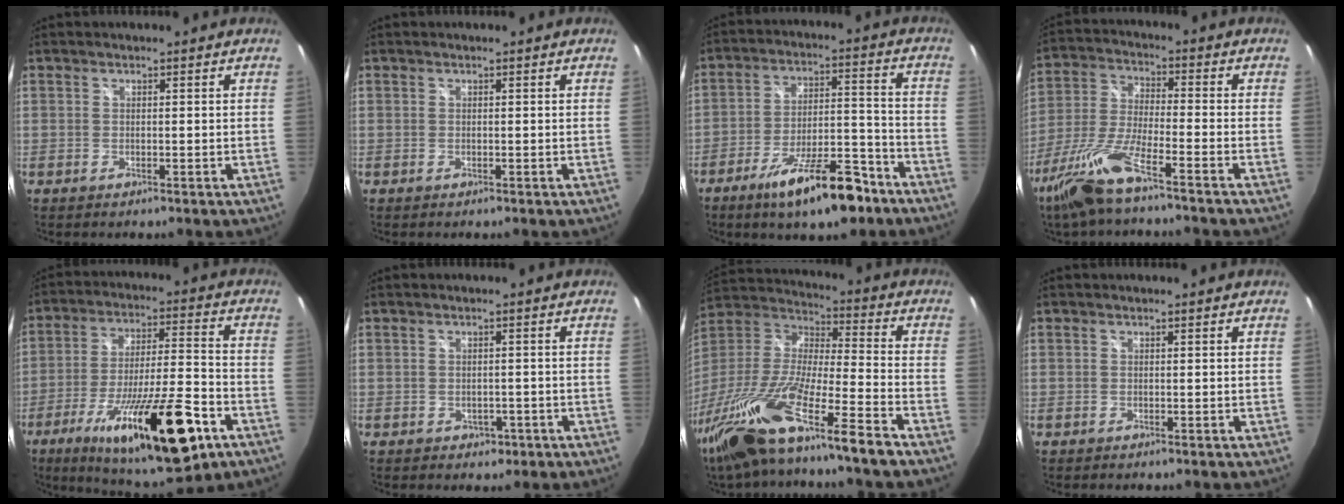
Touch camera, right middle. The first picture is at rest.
{"total": 0.0}
{"total": 15.1, "force": [-10.5, 4.1, 10.1], "torque": [-0.175, -0.004, -0.159]}
{"total": 11.8, "force": [-8.2, 1.4, 8.4], "torque": [-0.186, -0.019, -0.159]}
{"total": 25.0, "force": [-13.1, 5.8, 20.4], "torque": [-0.349, -0.044, -0.206]}
{"total": 2.8, "force": [-1.1, 2.3, 1.2], "torque": [-0.024, -0.001, -0.006]}
{"total": 25.2, "force": [-17.8, 1.8, 17.7], "torque": [-0.332, -0.049, -0.325]}
{"total": 0.0}